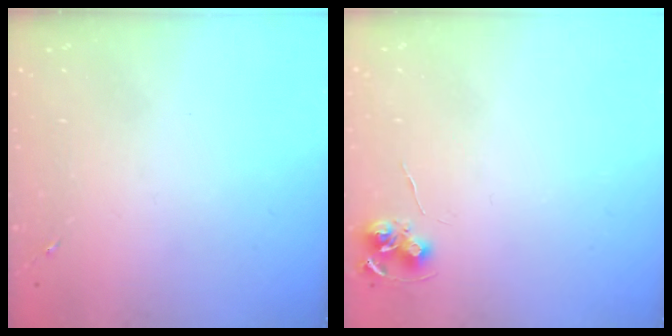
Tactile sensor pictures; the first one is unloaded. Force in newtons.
{"total": 7.9, "press": 7.9, "slide": 0.5}